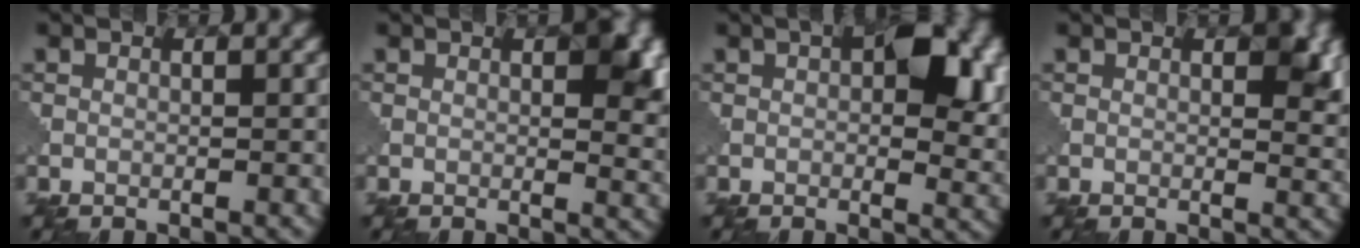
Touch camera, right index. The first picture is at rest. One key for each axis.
{"total": 5.5, "fx": 1.3, "fy": 2.4, "fz": 4.8, "tx": -0.045, "ty": -0.004, "tz": 0.019}
{"total": 8.6, "fx": 1.9, "fy": 4.5, "fz": 7.0, "tx": -0.084, "ty": -0.002, "tz": 0.027}
{"total": 3.9, "fx": 1.1, "fy": 1.7, "fz": 3.4, "tx": -0.035, "ty": -0.006, "tz": 0.016}